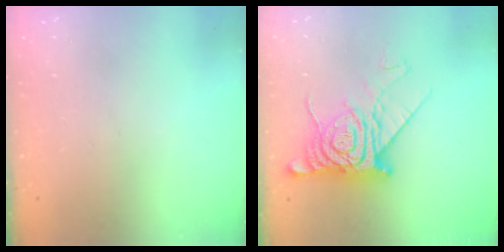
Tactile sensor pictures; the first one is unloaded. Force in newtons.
{"total": 15.0, "press": 15.0, "slide": 1.3}